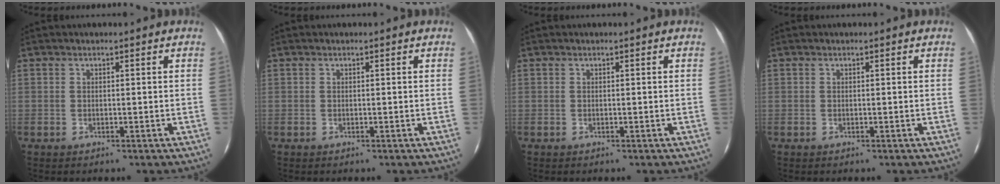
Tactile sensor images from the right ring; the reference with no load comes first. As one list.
[{"total": 0.0}, {"total": 0.0}, {"total": 0.0}]